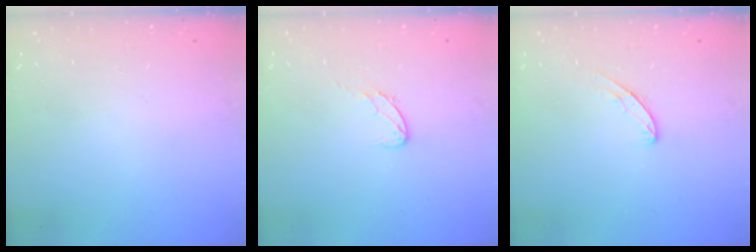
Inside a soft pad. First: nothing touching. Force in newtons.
{"total": 5.9, "press": 5.9, "slide": 0.4}
{"total": 5.6, "press": 5.6, "slide": 0.4}